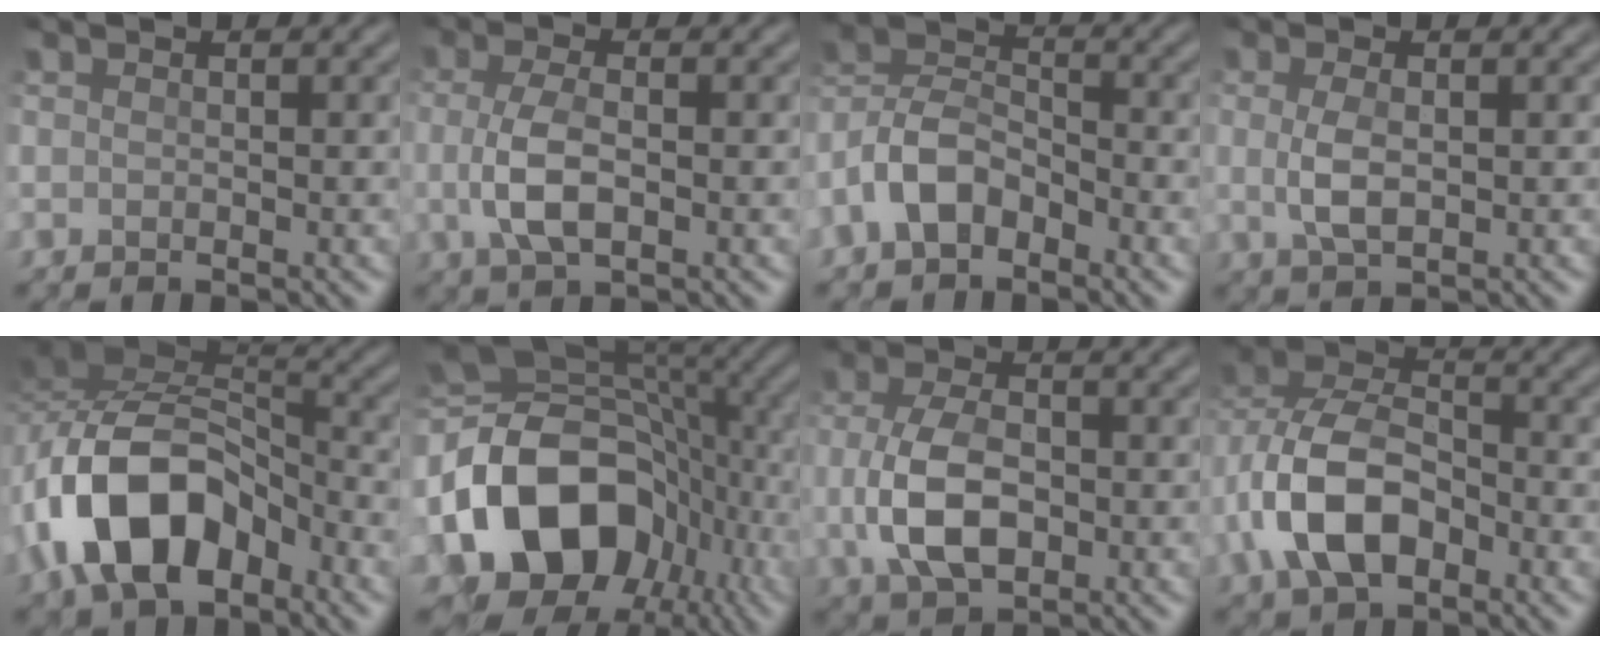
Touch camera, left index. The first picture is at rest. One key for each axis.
{"total": 4.0, "fx": -0.5, "fy": 1.7, "fz": 3.6, "tx": -0.090, "ty": -0.001, "tz": -0.007}
{"total": 5.3, "fx": -3.0, "fy": 3.1, "fz": 3.2, "tx": -0.073, "ty": 0.012, "tz": -0.067}
{"total": 2.8, "fx": 0.2, "fy": 1.2, "fz": 2.5, "tx": -0.063, "ty": 0.004, "tz": 0.009}
{"total": 10.4, "fx": -4.6, "fy": 5.9, "fz": 7.2, "tx": -0.142, "ty": 0.013, "tz": -0.088}
{"total": 14.3, "fx": -3.4, "fy": 10.5, "fz": 9.1, "tx": -0.171, "ty": -0.004, "tz": -0.060}
{"total": 6.3, "fx": -0.9, "fy": 3.6, "fz": 5.0, "tx": -0.117, "ty": 0.000, "tz": -0.016}
{"total": 8.3, "fx": -2.8, "fy": 5.0, "fz": 6.1, "tx": -0.127, "ty": 0.013, "tz": -0.058}